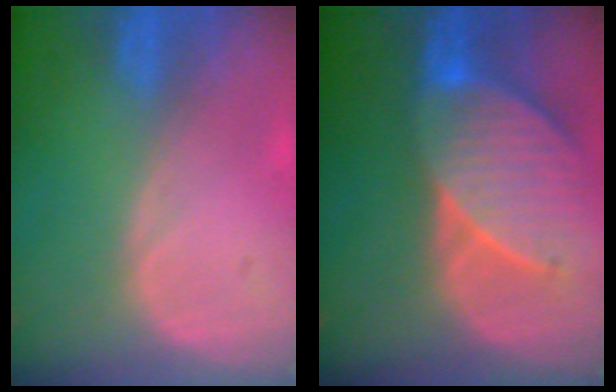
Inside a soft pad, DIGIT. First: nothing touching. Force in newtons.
{"total": 9.5, "press": 8.8, "slide": 3.8}